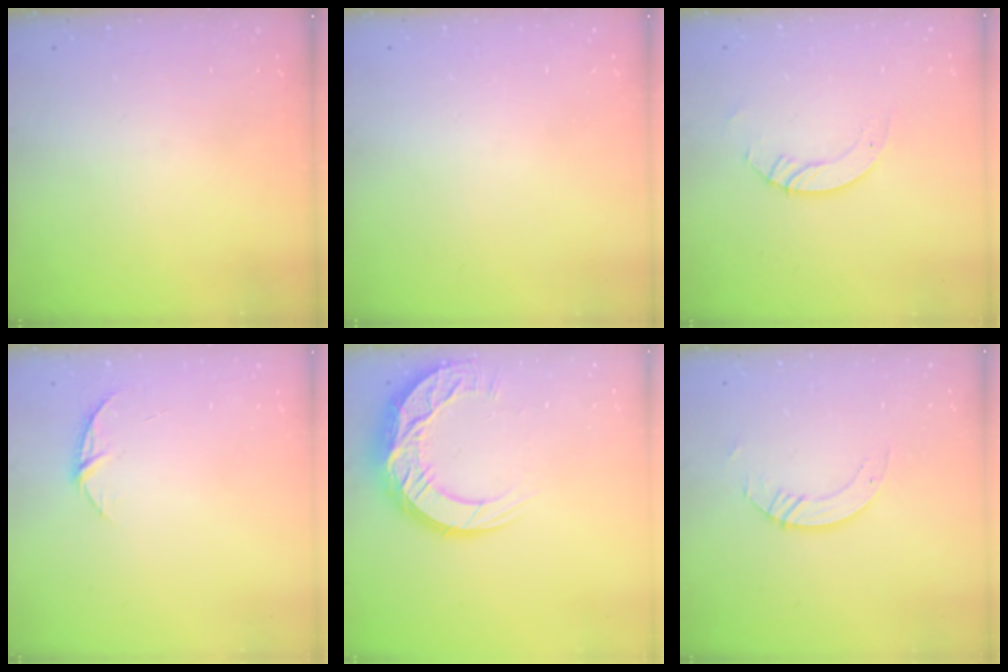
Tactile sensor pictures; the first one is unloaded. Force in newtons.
{"total": 0.0}
{"total": 3.7, "press": 3.7, "slide": 0.3}
{"total": 5.4, "press": 5.4, "slide": 0.6}
{"total": 14.8, "press": 14.8, "slide": 1.0}
{"total": 3.4, "press": 3.4, "slide": 0.1}